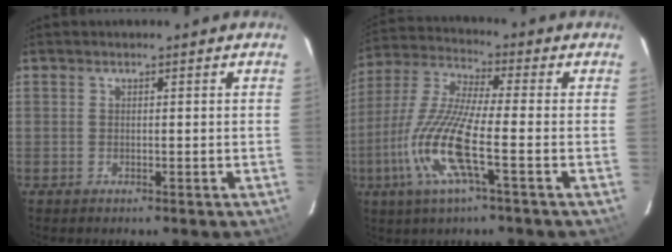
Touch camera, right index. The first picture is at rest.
{"total": 13.5, "force": [-4.4, 1.3, 12.7], "torque": [-0.276, -0.005, -0.094]}